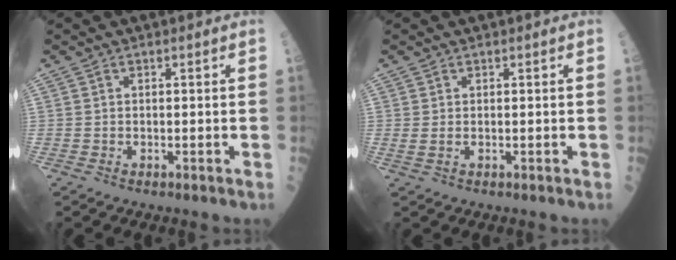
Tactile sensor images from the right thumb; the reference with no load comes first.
{"total": 1.1, "force": [0.2, 0.5, 0.9], "torque": [-0.026, 0.004, 0.009]}